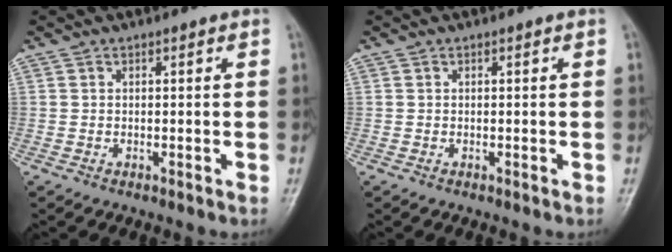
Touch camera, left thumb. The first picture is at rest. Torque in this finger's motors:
{"motor_torque": [-0.01, 0.01, -0.08, -0.08, 0.00]}